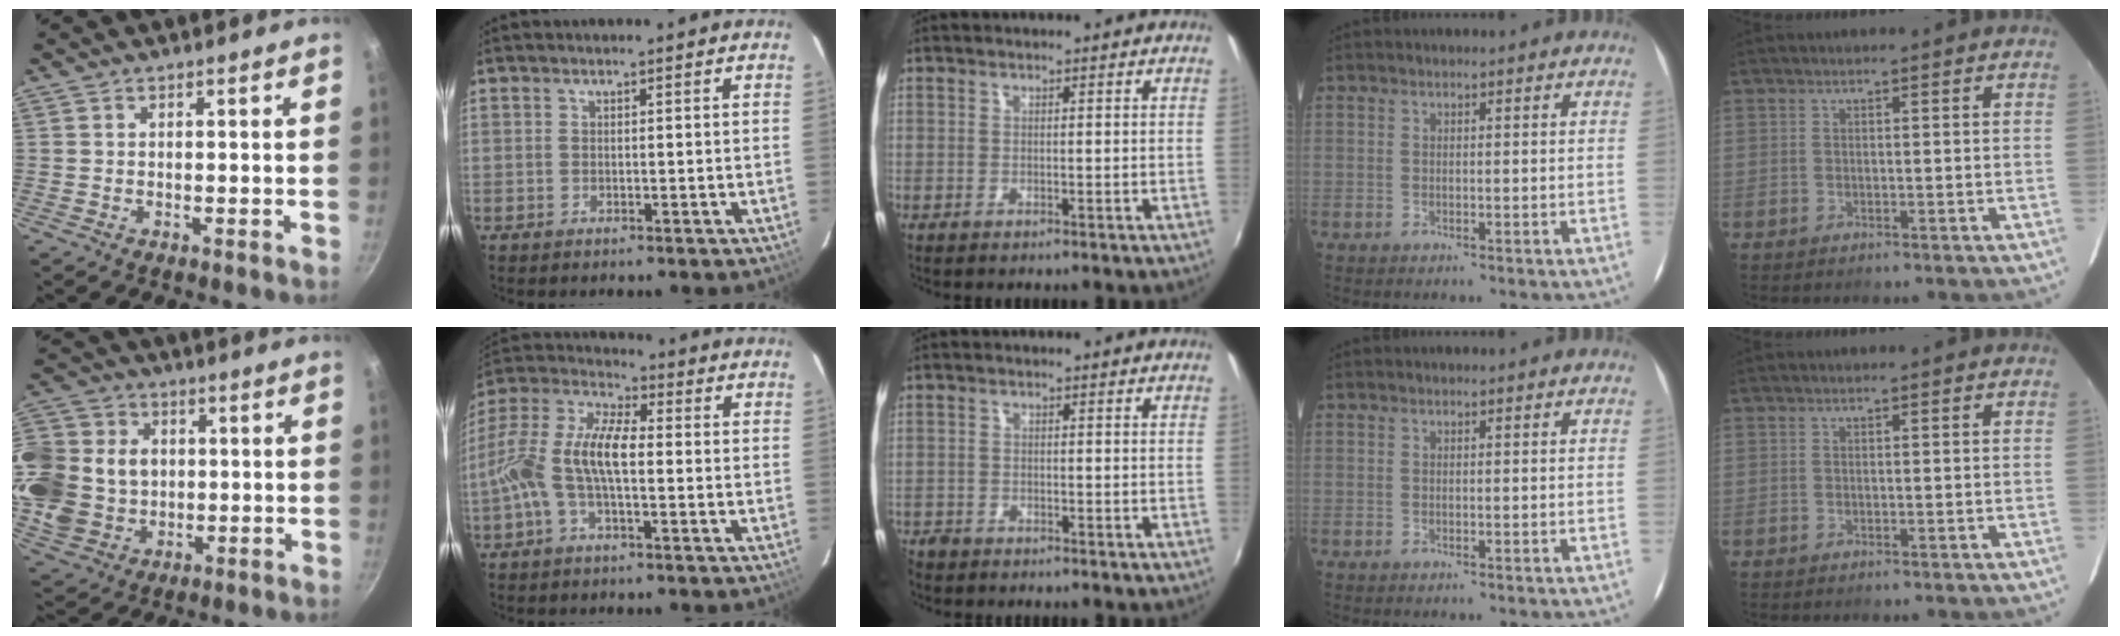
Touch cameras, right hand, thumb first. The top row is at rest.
{"thumb": {"total": 23.9, "force": [0.9, 20.2, 12.9], "torque": [-0.292, 0.027, 0.031]}, "index": {"total": 12.5, "force": [-1.8, 4.5, 11.5], "torque": [-0.239, 0.013, -0.040]}, "middle": {"total": 3.1, "force": [-2.7, 1.5, 0.5], "torque": [-0.021, -0.008, -0.053]}}